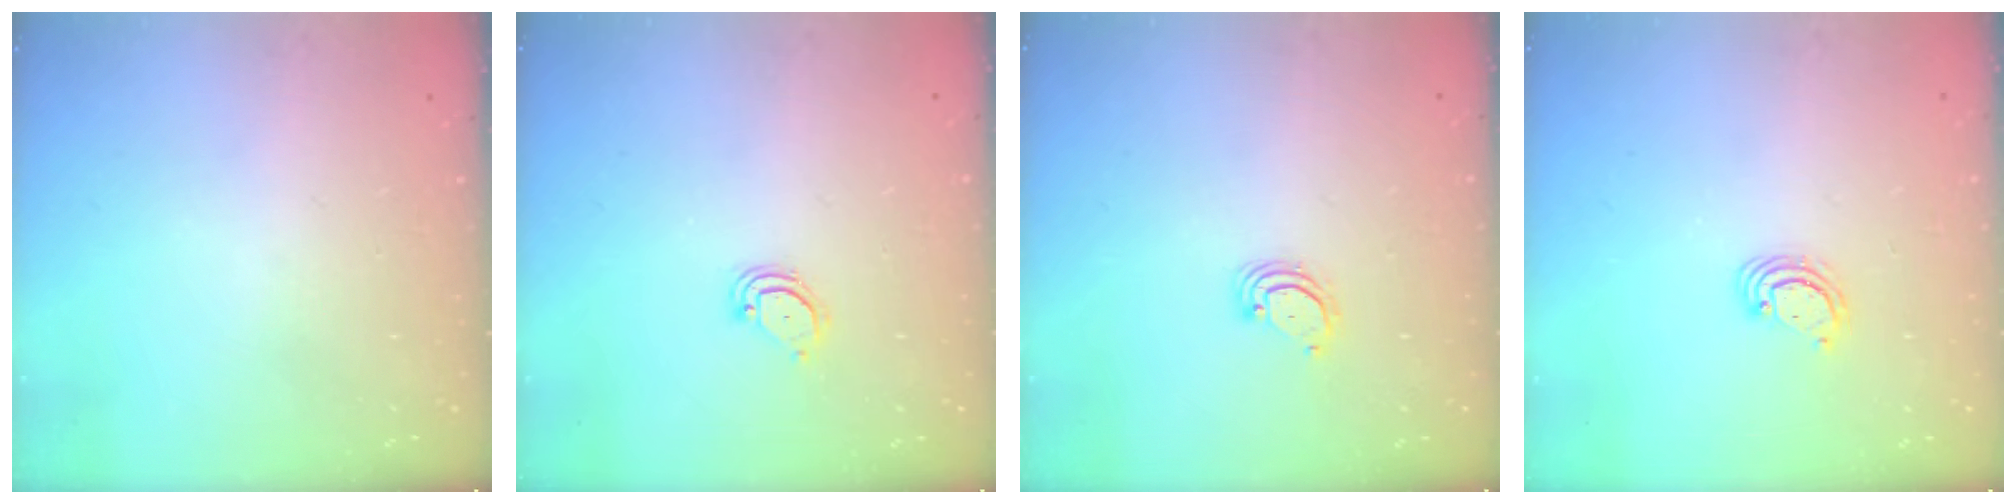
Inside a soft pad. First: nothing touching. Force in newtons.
{"total": 3.3, "press": 3.3, "slide": 0.3}
{"total": 2.9, "press": 2.9, "slide": 0.3}
{"total": 2.5, "press": 2.5, "slide": 0.3}